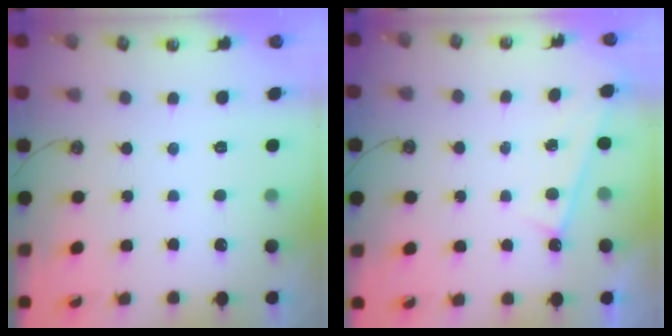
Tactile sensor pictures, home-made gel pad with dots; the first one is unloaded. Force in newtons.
{"total": 0.8, "press": 0.7, "slide": 0.4}